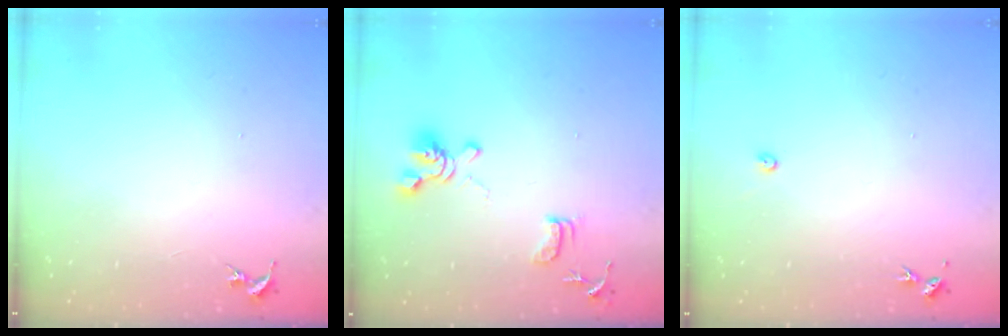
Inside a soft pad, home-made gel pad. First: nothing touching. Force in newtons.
{"total": 13.0, "press": 12.9, "slide": 1.6}
{"total": 2.4, "press": 2.4, "slide": 0.3}